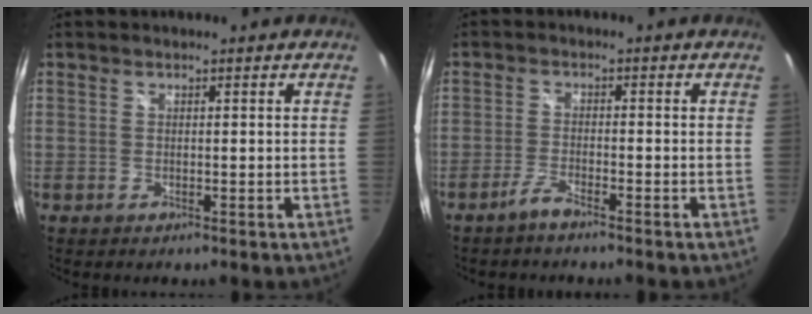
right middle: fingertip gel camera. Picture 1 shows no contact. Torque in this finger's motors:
{"motor_torque": [0.71, -0.56, 0.26, 0.06]}